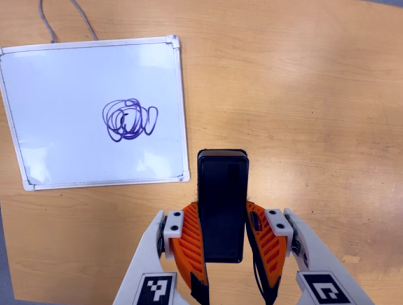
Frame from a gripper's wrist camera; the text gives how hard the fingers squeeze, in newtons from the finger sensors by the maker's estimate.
{"total": 5.3, "left": 3.6, "right": 7.0}